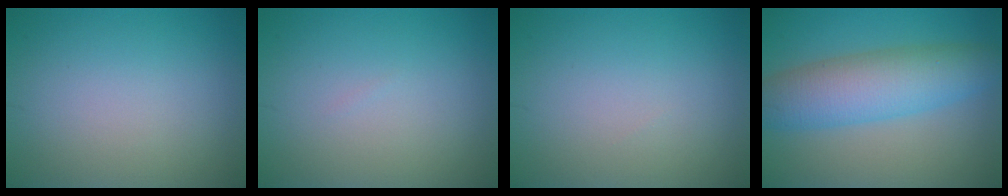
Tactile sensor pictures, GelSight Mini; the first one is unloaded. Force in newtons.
{"total": 0.0}
{"total": 0.0}
{"total": 7.2, "press": 7.2, "slide": 0.3}